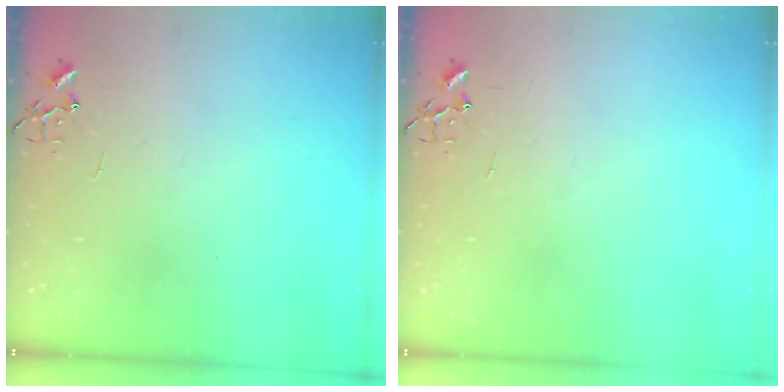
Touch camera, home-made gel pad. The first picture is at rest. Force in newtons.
{"total": 0.0}